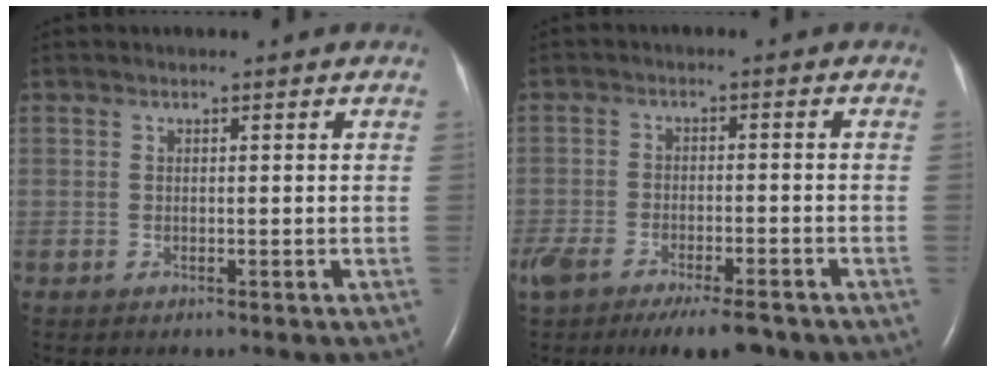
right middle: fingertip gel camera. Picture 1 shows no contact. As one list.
[{"total": 12.1, "force": [-8.8, 3.9, 7.3], "torque": [-0.145, -0.015, -0.140]}]